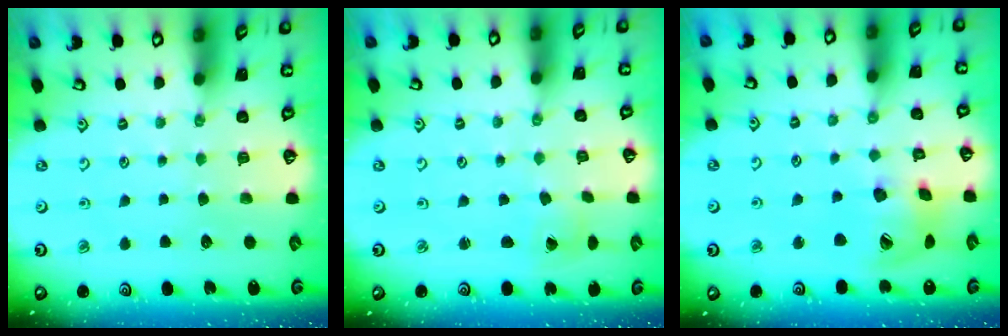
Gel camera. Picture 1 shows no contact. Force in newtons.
{"total": 2.1, "press": 2.1, "slide": 0.1}
{"total": 16.6, "press": 16.4, "slide": 2.5}